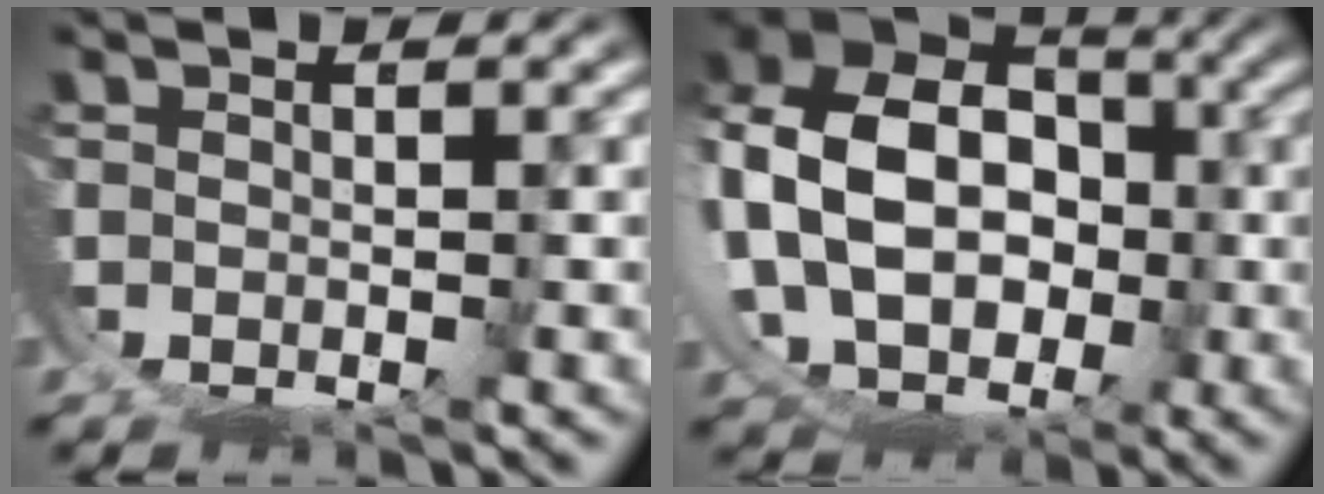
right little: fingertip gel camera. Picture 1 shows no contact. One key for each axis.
{"total": 12.7, "fx": 2.7, "fy": 10.7, "fz": 6.4, "tx": -0.145, "ty": -0.013, "tz": 0.037}